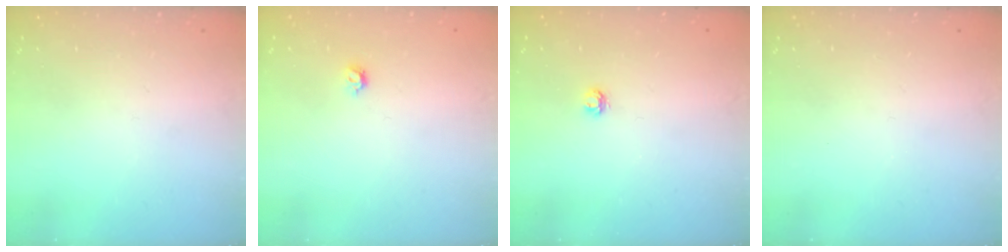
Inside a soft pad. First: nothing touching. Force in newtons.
{"total": 3.6, "press": 3.6, "slide": 0.7}
{"total": 3.6, "press": 3.6, "slide": 0.3}
{"total": 0.0}